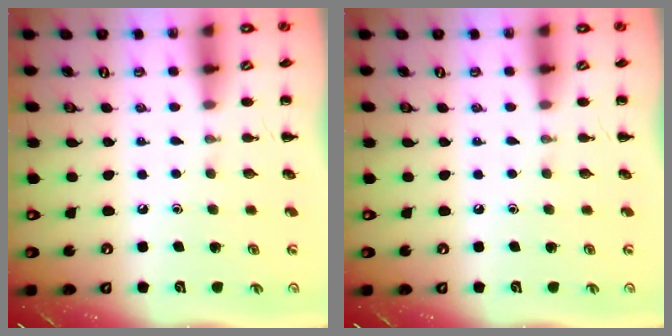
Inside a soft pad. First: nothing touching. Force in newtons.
{"total": 0.0}